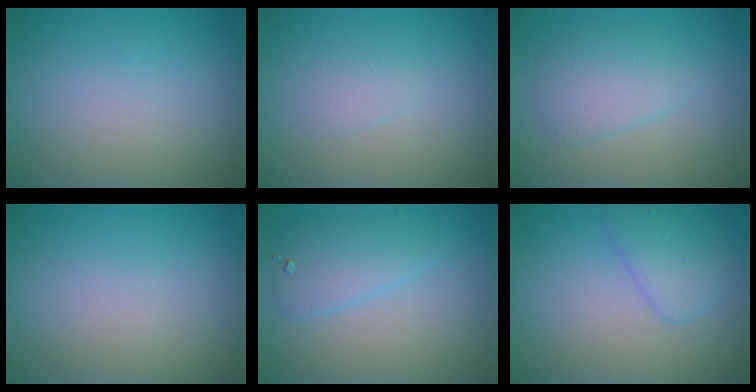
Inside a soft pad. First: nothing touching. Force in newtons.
{"total": 1.0, "press": 1.0, "slide": 0.0}
{"total": 2.6, "press": 2.6, "slide": 0.1}
{"total": 0.0}
{"total": 2.6, "press": 2.6, "slide": 0.2}
{"total": 2.8, "press": 2.8, "slide": 0.1}